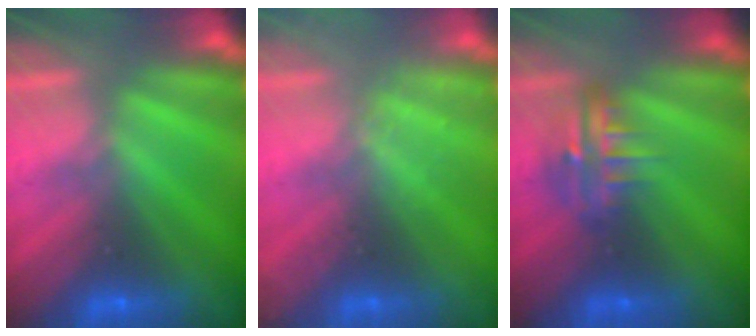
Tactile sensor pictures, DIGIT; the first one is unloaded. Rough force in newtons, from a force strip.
{"total": 2.2}
{"total": 4.8}